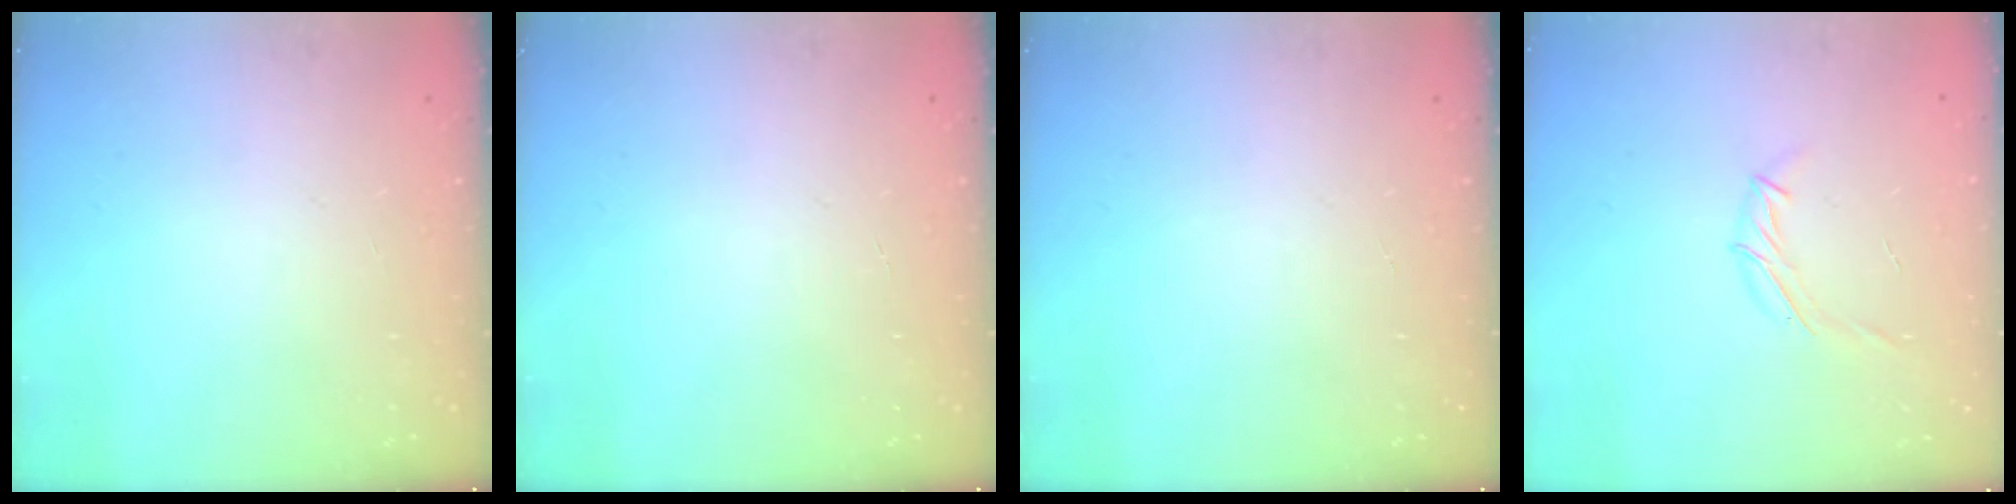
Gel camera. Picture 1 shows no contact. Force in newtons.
{"total": 0.0}
{"total": 0.0}
{"total": 6.4, "press": 6.3, "slide": 1.4}